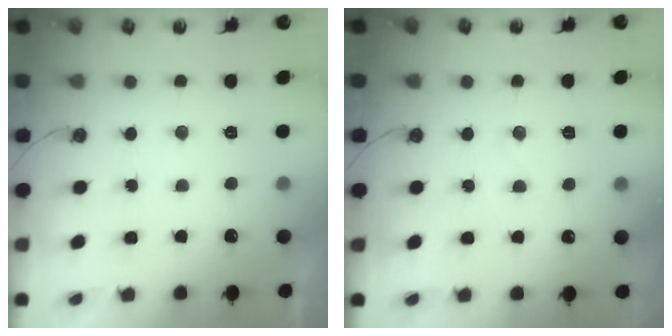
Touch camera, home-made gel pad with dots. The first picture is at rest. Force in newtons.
{"total": 5.4, "press": 5.3, "slide": 0.8}